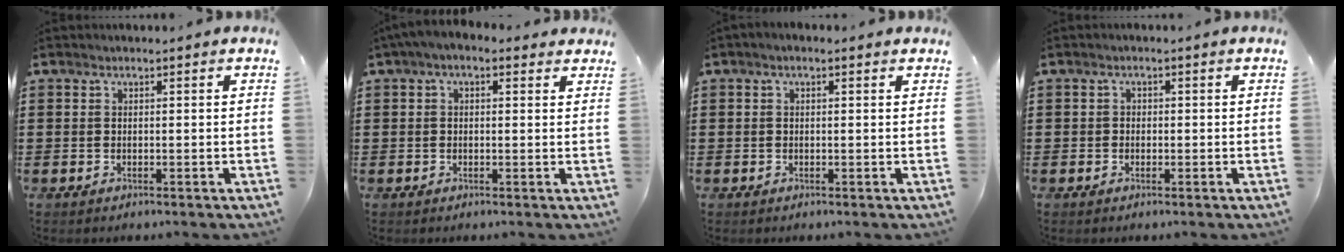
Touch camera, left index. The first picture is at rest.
{"total": 2.2, "force": [0.7, 1.3, 1.7], "torque": [-0.035, 0.008, 0.010]}
{"total": 0.7, "force": [0.1, 0.3, 0.6], "torque": [-0.011, 0.004, 0.001]}
{"total": 0.8, "force": [-0.1, 0.8, 0.2], "torque": [-0.007, 0.003, -0.003]}